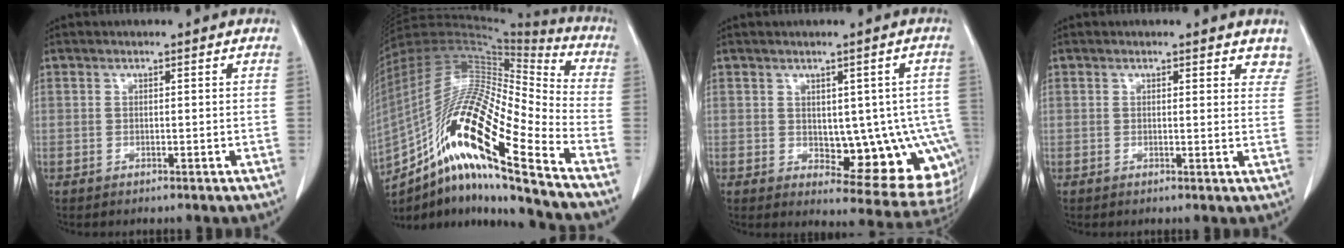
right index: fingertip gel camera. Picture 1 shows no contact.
{"total": 24.1, "force": [-13.7, 2.5, 19.6], "torque": [-0.379, -0.012, -0.247]}
{"total": 12.7, "force": [-1.4, 5.6, 11.3], "torque": [-0.094, 0.010, 0.002]}
{"total": 3.9, "force": [3.4, 1.5, 1.1], "torque": [0.009, -0.010, 0.020]}